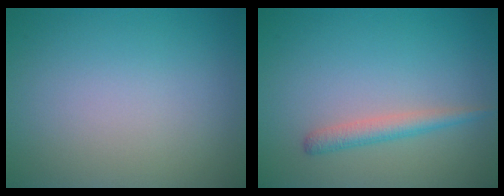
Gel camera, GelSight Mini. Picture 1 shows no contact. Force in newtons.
{"total": 1.9, "press": 1.9, "slide": 0.0}